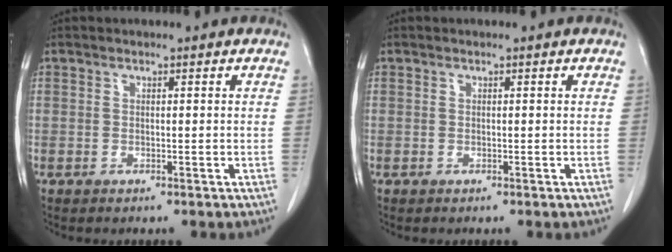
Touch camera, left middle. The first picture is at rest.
{"total": 0.0}